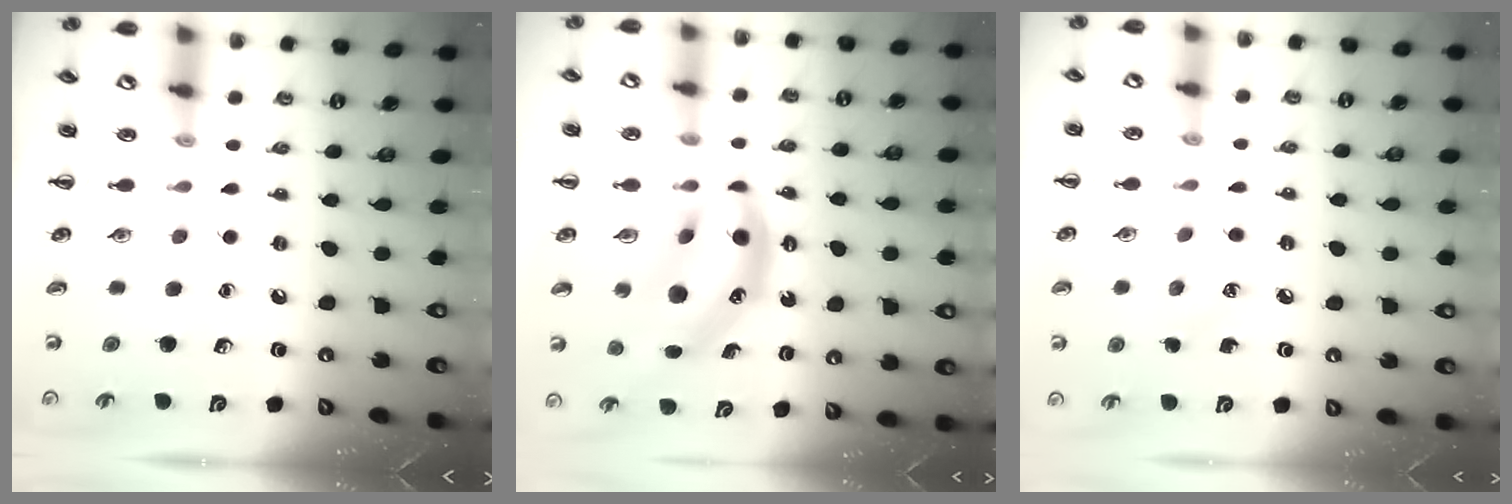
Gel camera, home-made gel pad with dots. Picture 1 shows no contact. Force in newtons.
{"total": 11.5, "press": 11.2, "slide": 2.6}
{"total": 6.2, "press": 5.9, "slide": 1.7}